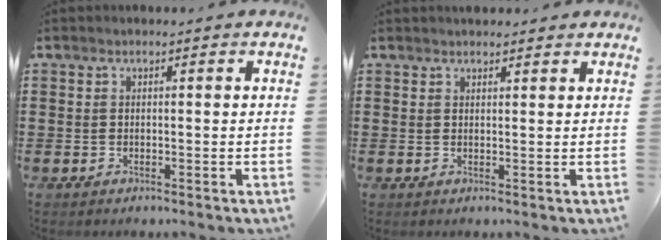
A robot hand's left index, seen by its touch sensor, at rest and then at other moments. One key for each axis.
{"total": 1.4, "fx": 1.4, "fy": 0.3, "fz": 0.2, "tx": -0.007, "ty": 0.002, "tz": 0.028}